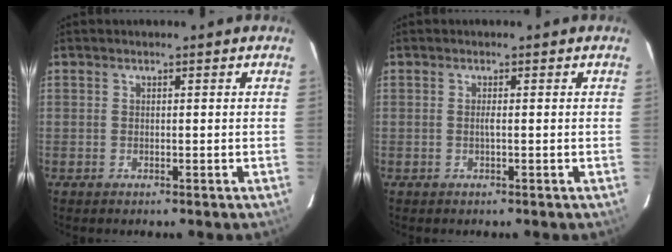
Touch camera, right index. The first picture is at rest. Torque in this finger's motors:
{"motor_torque": [0.09, 0.03, 0.05, 0.02]}